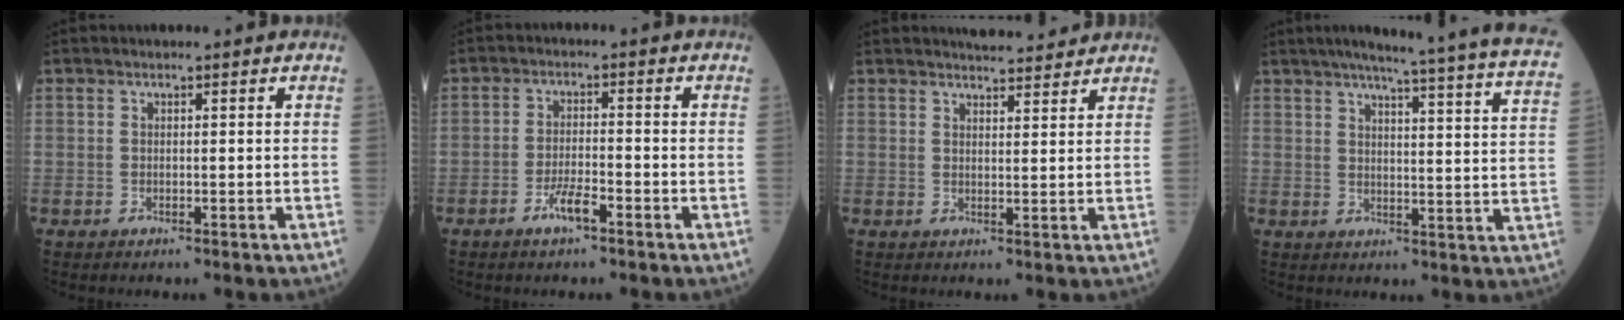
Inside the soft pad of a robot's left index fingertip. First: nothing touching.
{"total": 3.8, "force": [-2.5, 0.6, 2.8], "torque": [-0.057, -0.001, -0.047]}
{"total": 5.3, "force": [5.1, 0.8, 1.2], "torque": [-0.022, 0.010, 0.067]}
{"total": 24.2, "force": [20.7, -1.0, 12.6], "torque": [-0.179, -0.045, 0.242]}